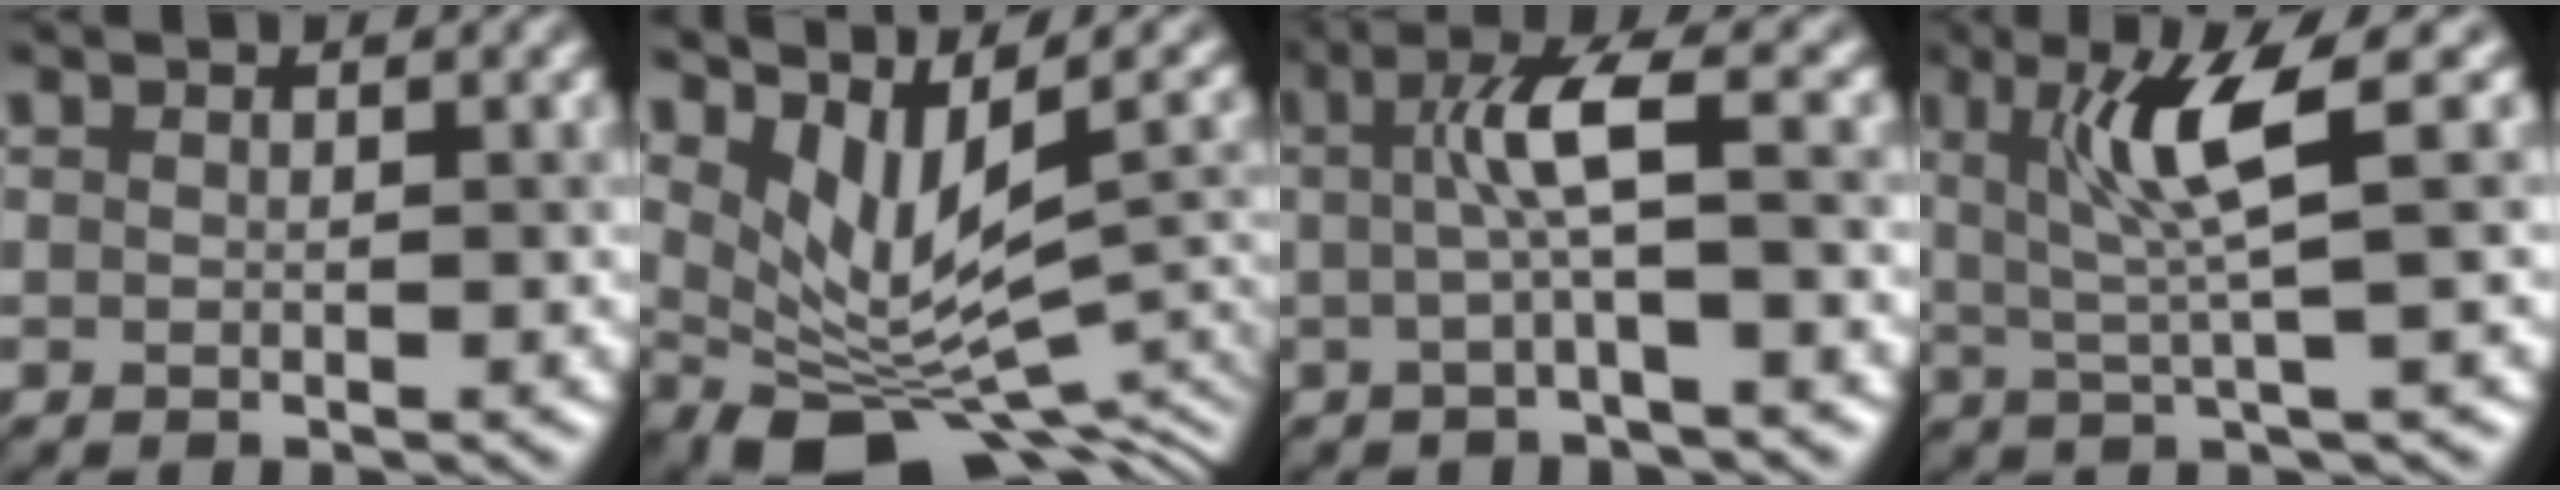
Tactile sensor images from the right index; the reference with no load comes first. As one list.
[{"total": 8.4, "force": [1.5, 4.6, 6.8], "torque": [-0.124, -0.023, 0.056]}, {"total": 3.5, "force": [0.2, 0.4, 3.4], "torque": [-0.073, 0.005, 0.003]}, {"total": 5.3, "force": [1.7, 0.6, 5.0], "torque": [-0.100, 0.001, 0.035]}]